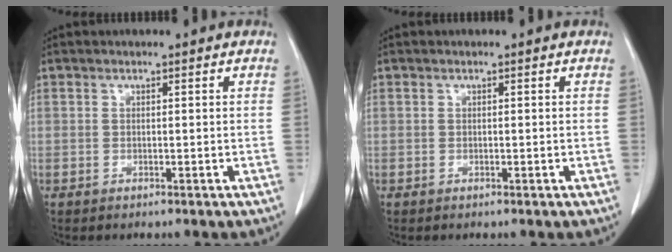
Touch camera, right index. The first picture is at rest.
{"total": 0.0}